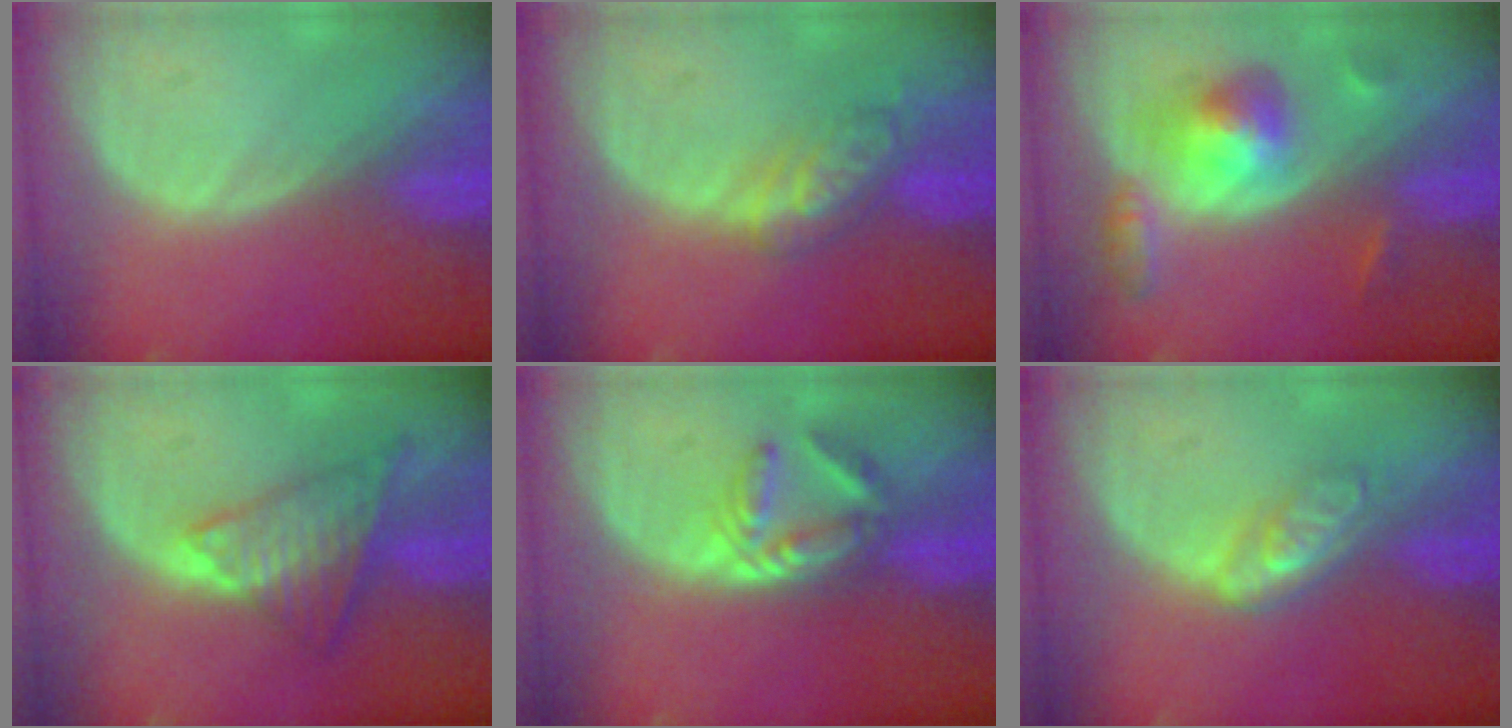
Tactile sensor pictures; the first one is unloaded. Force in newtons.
{"total": 5.2, "press": 5.1, "slide": 0.8}
{"total": 6.1, "press": 6.1, "slide": 0.3}
{"total": 7.6, "press": 6.4, "slide": 4.0}
{"total": 5.9, "press": 5.0, "slide": 3.3}
{"total": 4.4, "press": 4.0, "slide": 2.0}